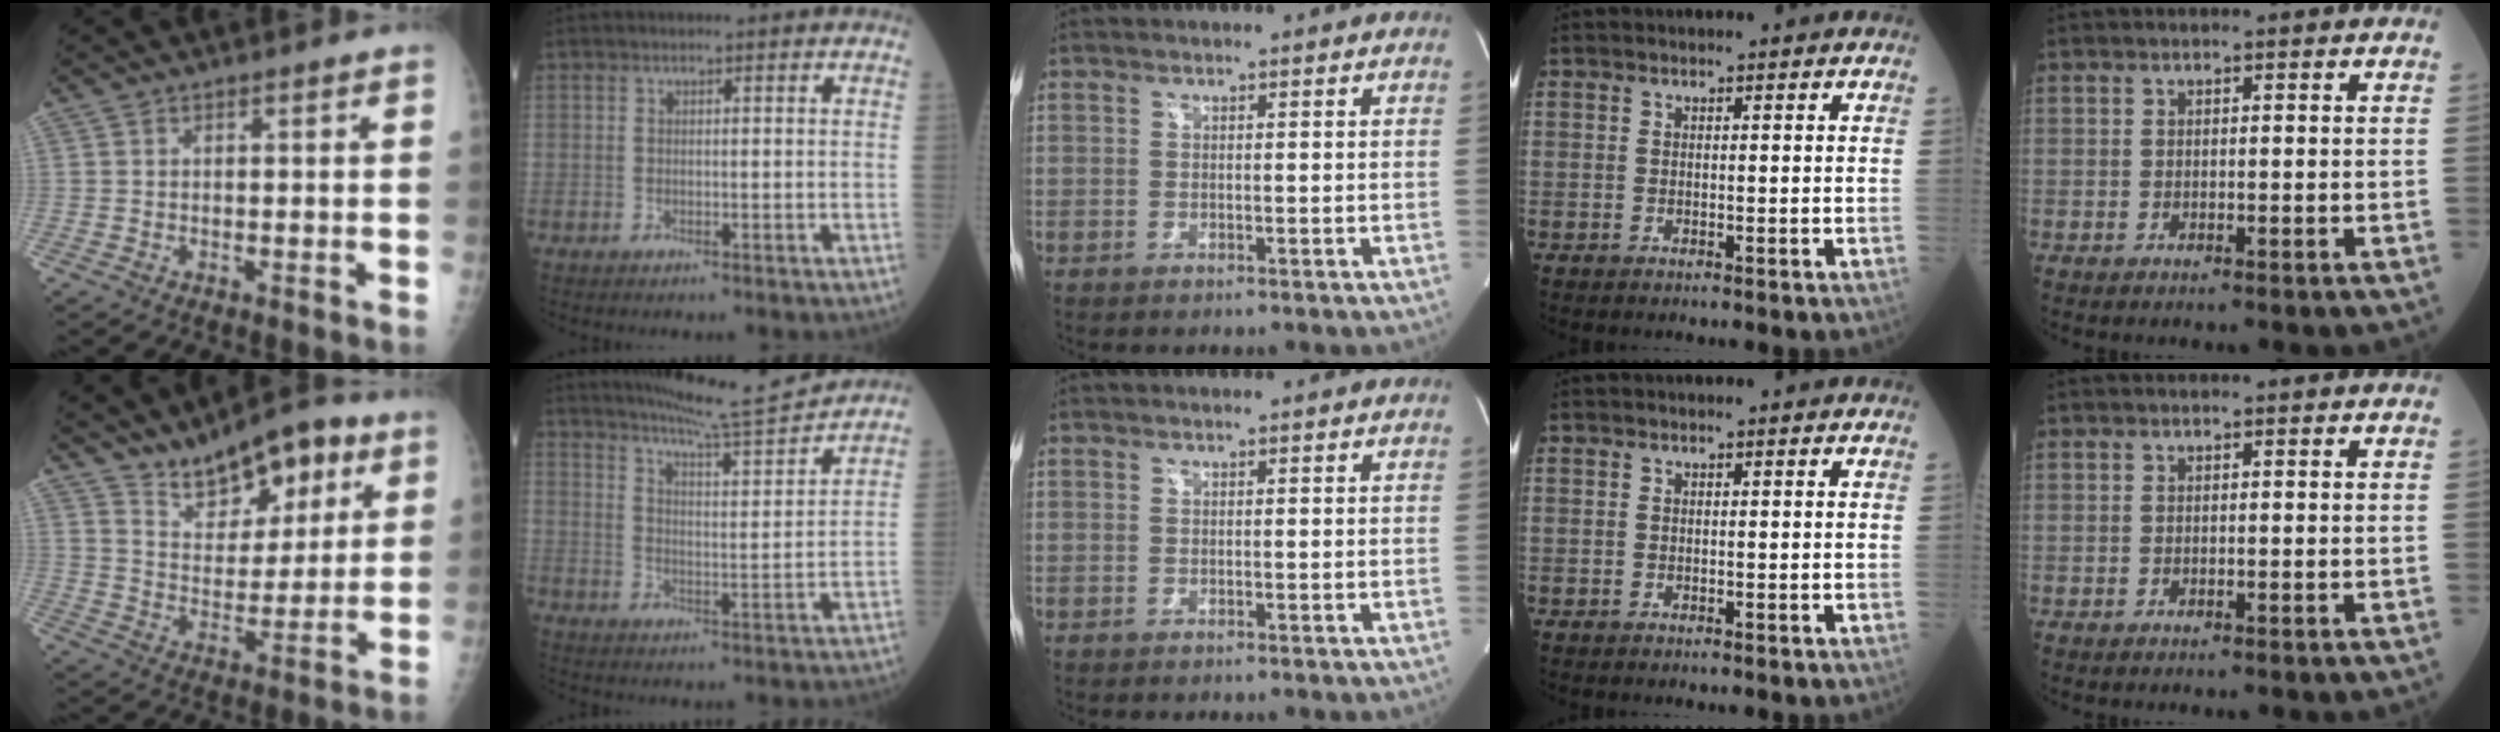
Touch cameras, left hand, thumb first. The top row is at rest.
{"thumb": {"total": 14.2, "force": [8.8, 7.2, 8.5], "torque": [-0.091, -0.039, 0.149]}, "index": {"total": 11.1, "force": [10.6, -1.2, 3.0], "torque": [-0.051, -0.015, 0.158]}}